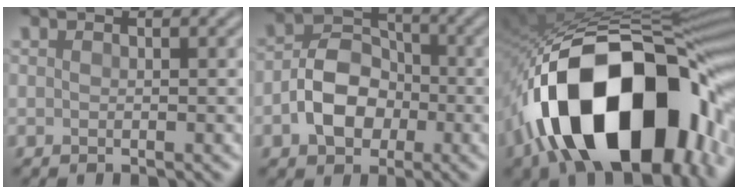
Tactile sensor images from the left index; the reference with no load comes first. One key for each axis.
{"total": 5.3, "fx": -1.4, "fy": 4.0, "fz": 3.1, "tx": -0.052, "ty": 0.005, "tz": -0.030}
{"total": 19.5, "fx": -7.5, "fy": 11.0, "fz": 14.3, "tx": -0.237, "ty": -0.012, "tz": -0.114}